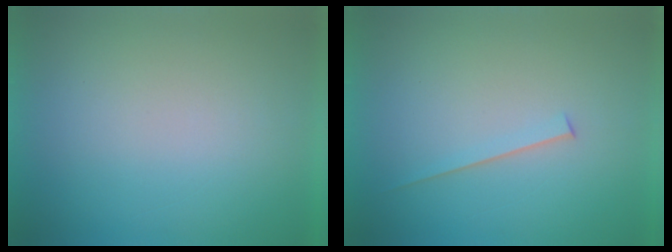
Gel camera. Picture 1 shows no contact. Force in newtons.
{"total": 1.5}